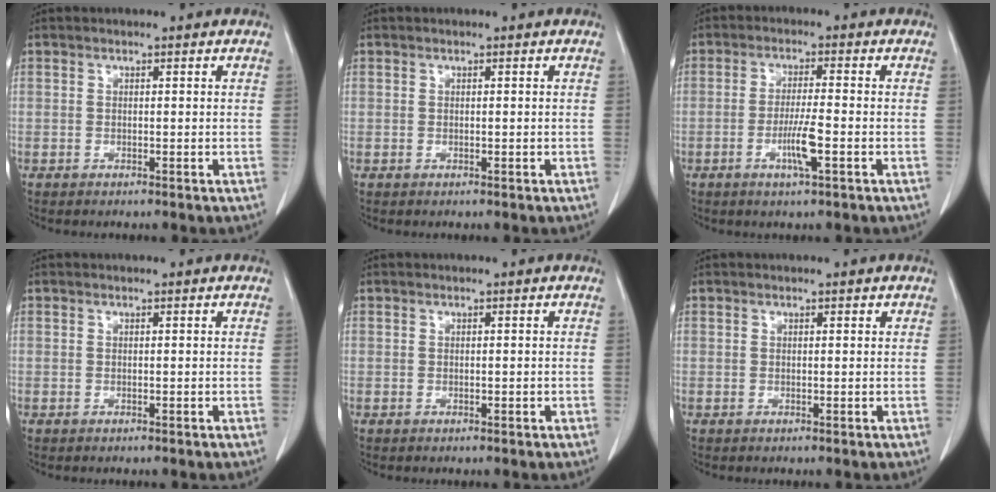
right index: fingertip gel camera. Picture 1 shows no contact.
{"total": 0.0}
{"total": 5.5, "force": [-2.0, 0.3, 5.1], "torque": [-0.098, -0.006, -0.036]}
{"total": 0.0}
{"total": 0.7, "force": [-0.2, 0.4, 0.6], "torque": [-0.017, 0.000, -0.001]}
{"total": 0.6, "force": [0.2, 0.4, 0.4], "torque": [-0.010, 0.000, 0.004]}